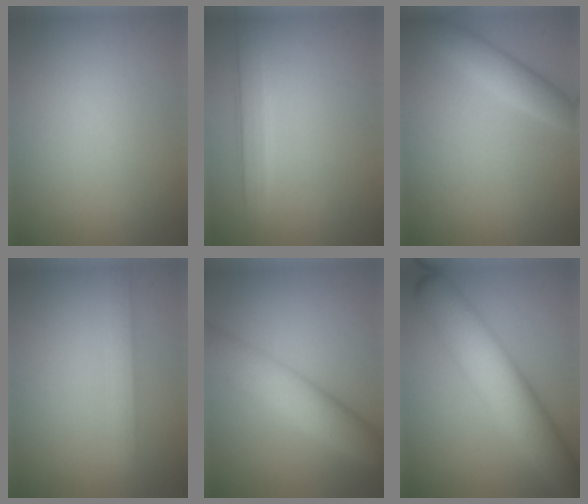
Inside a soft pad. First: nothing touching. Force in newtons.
{"total": 2.6, "press": 2.6, "slide": 0.2}
{"total": 2.9, "press": 2.9, "slide": 0.1}
{"total": 2.2, "press": 2.2, "slide": 0.1}
{"total": 6.1, "press": 6.1, "slide": 0.1}
{"total": 8.3, "press": 8.3, "slide": 0.1}